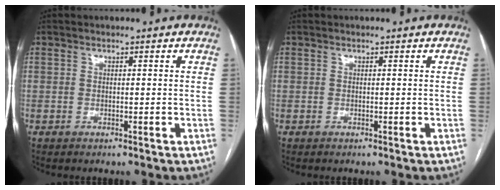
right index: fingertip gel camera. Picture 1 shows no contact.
{"total": 0.0}